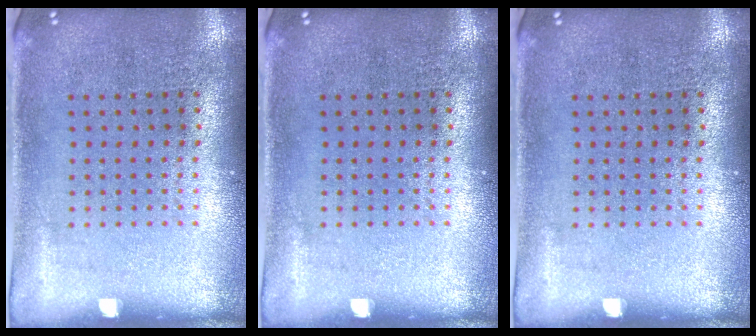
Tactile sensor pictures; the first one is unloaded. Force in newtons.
{"total": 0.0}
{"total": 0.0}